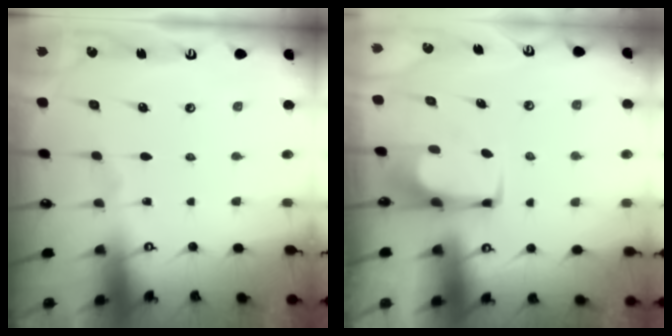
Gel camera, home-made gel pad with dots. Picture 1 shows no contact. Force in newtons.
{"total": 1.7, "press": 1.6, "slide": 0.6}